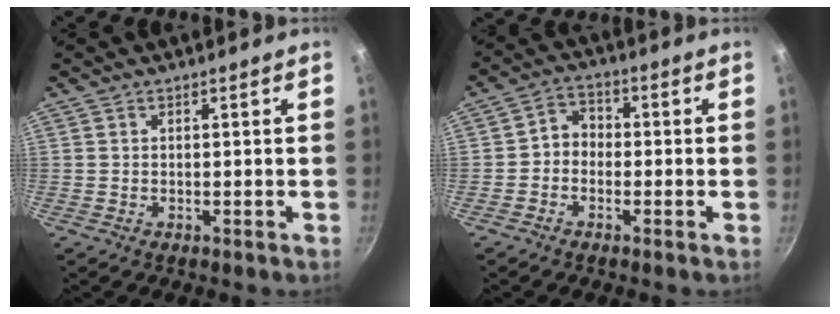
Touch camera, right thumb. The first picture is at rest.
{"total": 4.3, "force": [-1.0, 3.5, 2.2], "torque": [-0.017, 0.020, -0.031]}